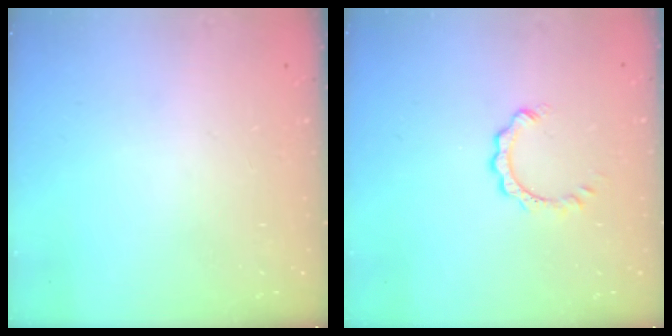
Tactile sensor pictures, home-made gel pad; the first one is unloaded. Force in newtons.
{"total": 3.4, "press": 3.4, "slide": 0.3}